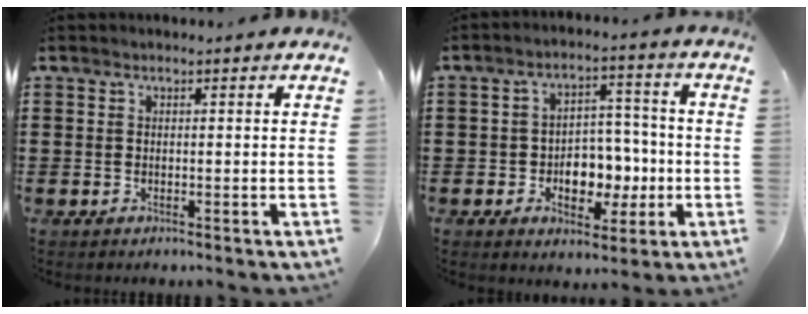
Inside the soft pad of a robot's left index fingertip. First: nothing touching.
{"total": 6.5, "force": [-1.6, 5.0, 3.8], "torque": [-0.062, 0.011, -0.030]}